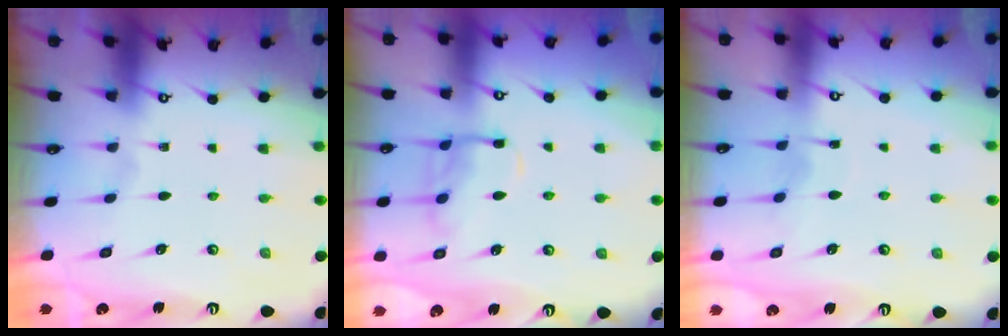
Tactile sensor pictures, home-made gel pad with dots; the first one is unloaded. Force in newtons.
{"total": 10.3, "press": 10.2, "slide": 0.8}
{"total": 5.1, "press": 5.0, "slide": 0.6}